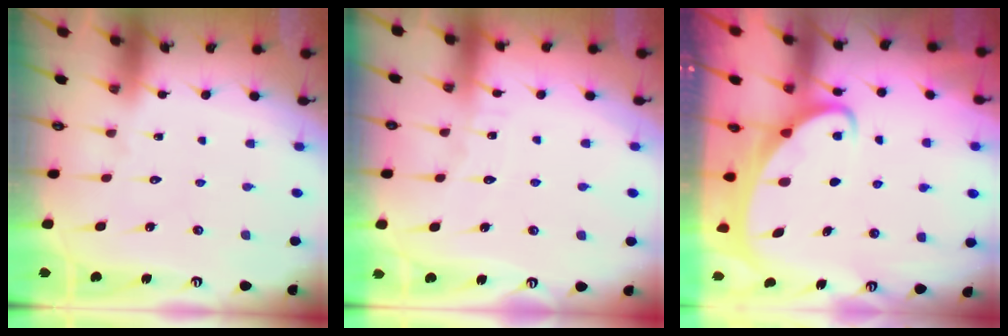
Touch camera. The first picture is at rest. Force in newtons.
{"total": 2.9, "press": 2.8, "slide": 0.4}
{"total": 2.9, "press": 2.9, "slide": 0.4}